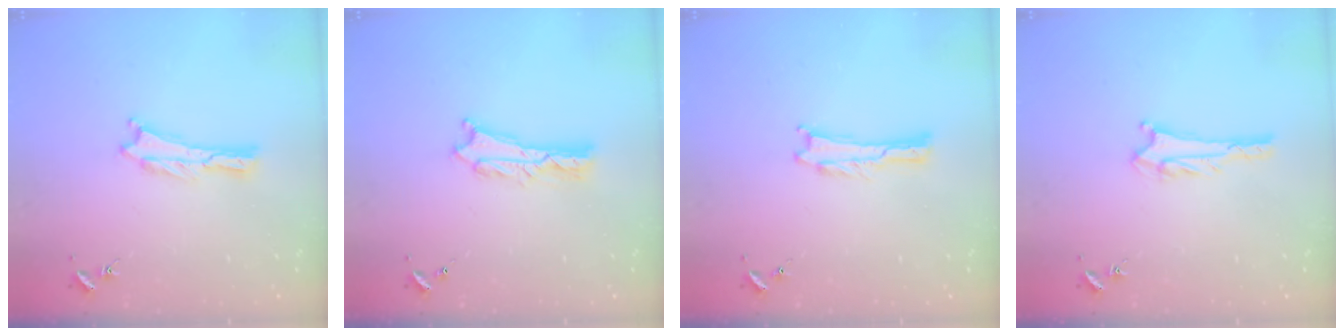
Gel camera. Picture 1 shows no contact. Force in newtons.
{"total": 2.4, "press": 2.4, "slide": 0.2}
{"total": 0.0}
{"total": 2.8, "press": 2.8, "slide": 0.2}